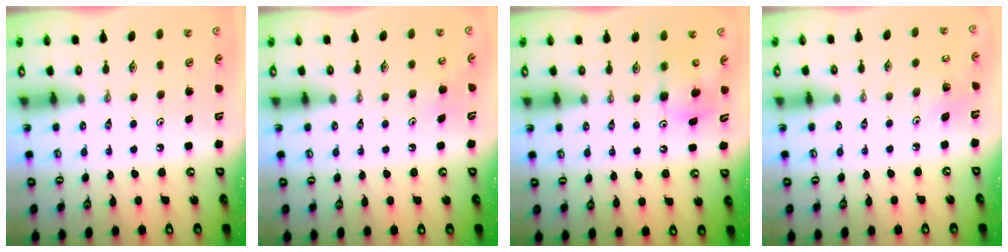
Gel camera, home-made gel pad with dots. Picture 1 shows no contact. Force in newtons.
{"total": 6.6, "press": 6.6, "slide": 0.6}
{"total": 6.4, "press": 6.3, "slide": 1.3}
{"total": 3.9, "press": 3.9, "slide": 0.3}